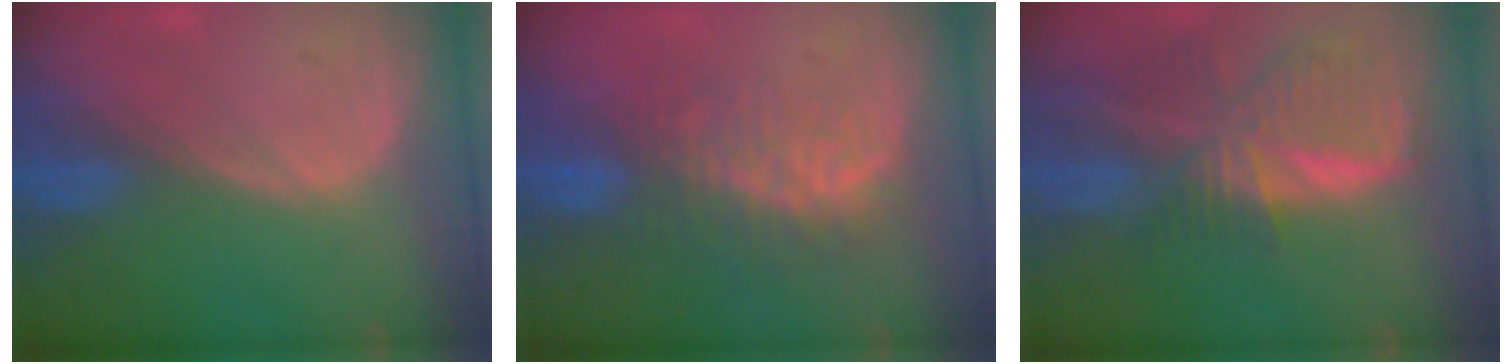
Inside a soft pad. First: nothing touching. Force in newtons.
{"total": 7.7, "press": 7.3, "slide": 2.7}
{"total": 9.2, "press": 8.0, "slide": 4.5}